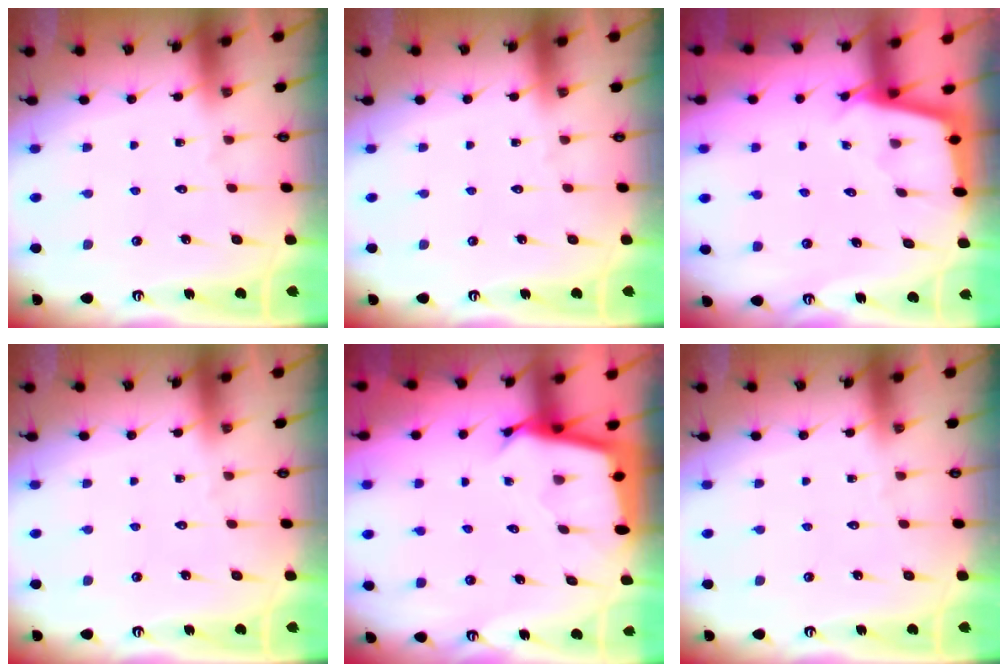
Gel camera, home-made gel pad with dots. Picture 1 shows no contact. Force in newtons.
{"total": 0.0}
{"total": 2.4, "press": 2.4, "slide": 0.1}
{"total": 0.0}
{"total": 2.7, "press": 2.7, "slide": 0.1}
{"total": 0.0}